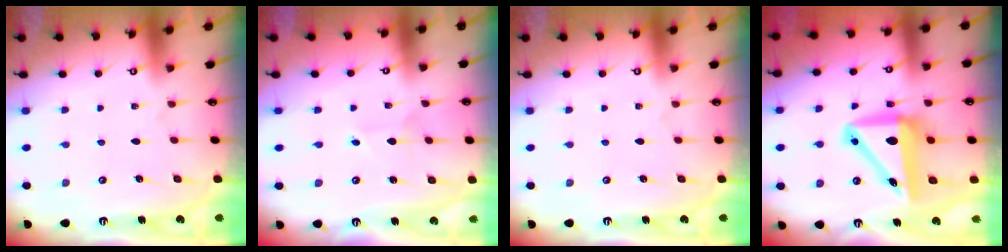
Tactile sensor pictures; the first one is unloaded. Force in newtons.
{"total": 2.4, "press": 2.3, "slide": 0.2}
{"total": 0.0}
{"total": 12.1, "press": 11.6, "slide": 3.2}